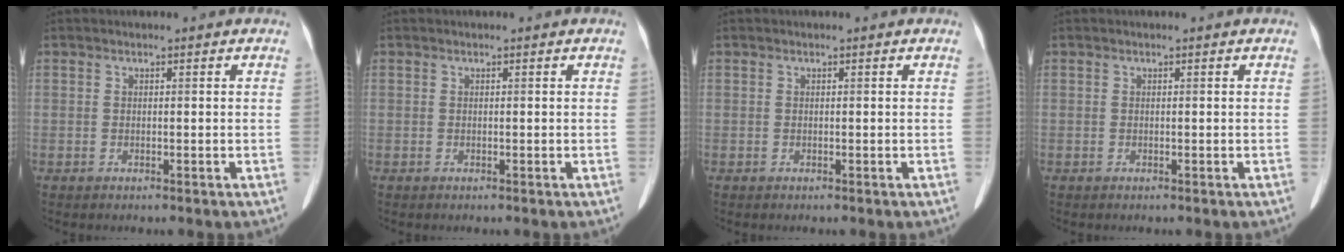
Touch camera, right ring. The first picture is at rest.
{"total": 0.0}
{"total": 0.0}
{"total": 0.0}